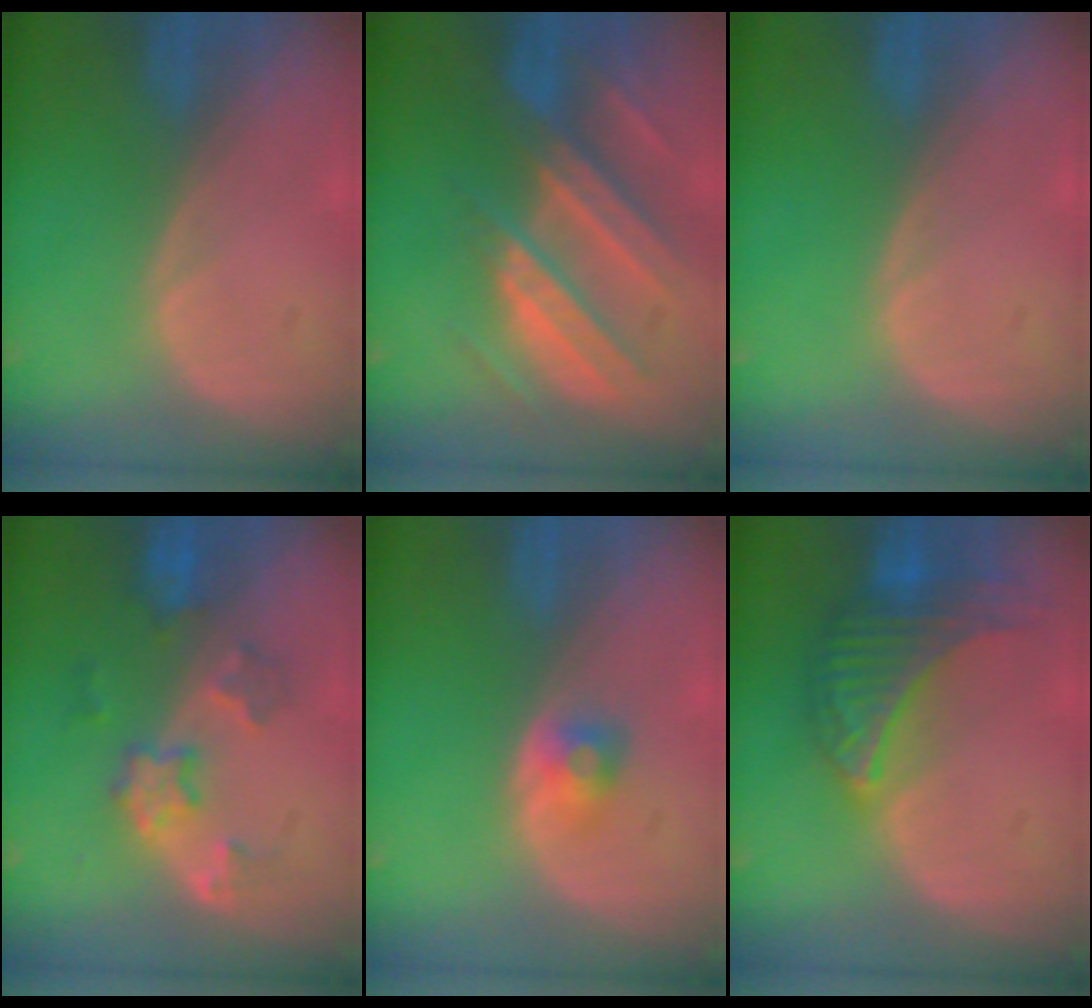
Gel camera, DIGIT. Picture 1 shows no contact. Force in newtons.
{"total": 10.3, "press": 9.1, "slide": 4.9}
{"total": 0.0}
{"total": 5.7, "press": 5.6, "slide": 1.1}
{"total": 2.7, "press": 2.4, "slide": 1.1}
{"total": 8.2, "press": 8.2, "slide": 0.5}